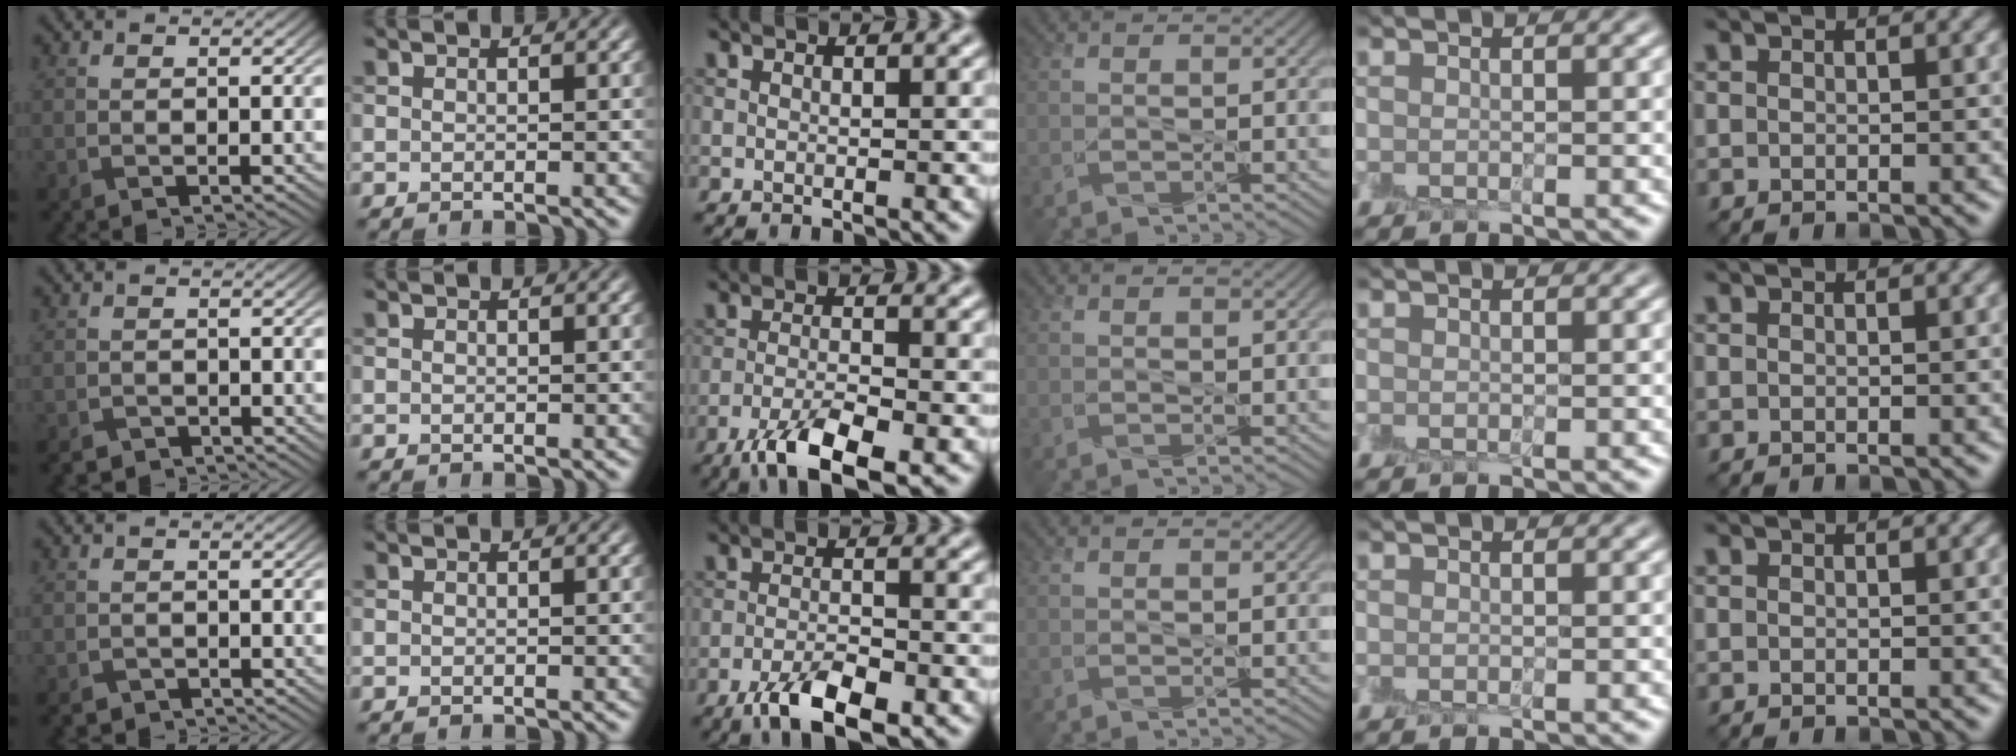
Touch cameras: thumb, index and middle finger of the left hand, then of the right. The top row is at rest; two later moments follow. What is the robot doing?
{"motion": "peel", "object": "envelope seal"}